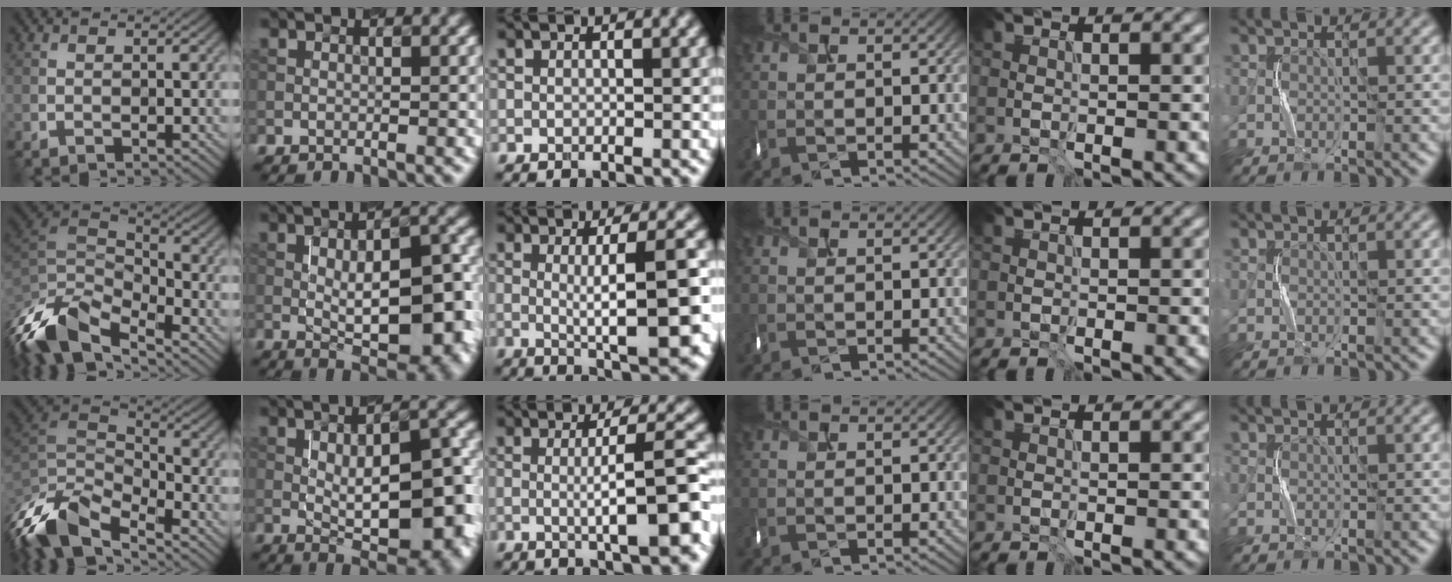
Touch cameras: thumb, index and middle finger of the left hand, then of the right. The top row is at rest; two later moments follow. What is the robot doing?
{"motion": "shake", "object": "box of matches"}